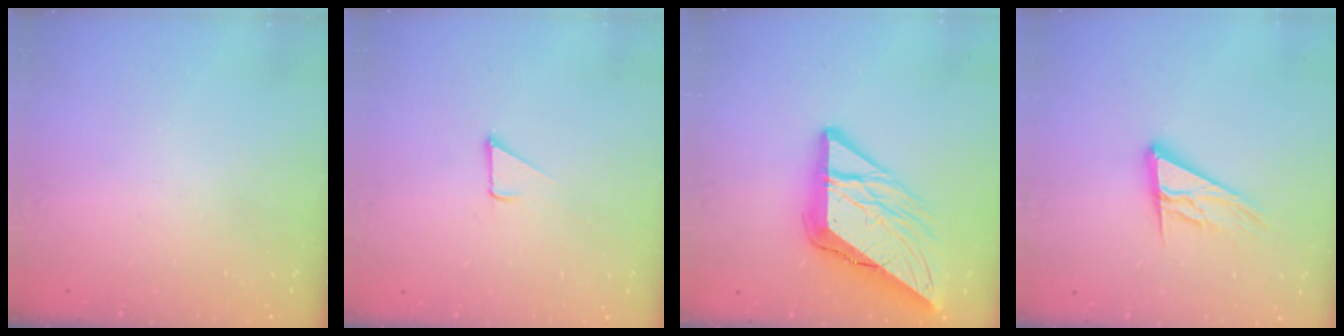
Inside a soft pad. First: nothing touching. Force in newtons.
{"total": 3.2, "press": 3.2, "slide": 0.1}
{"total": 15.9, "press": 15.8, "slide": 1.7}
{"total": 13.1, "press": 12.9, "slide": 2.5}